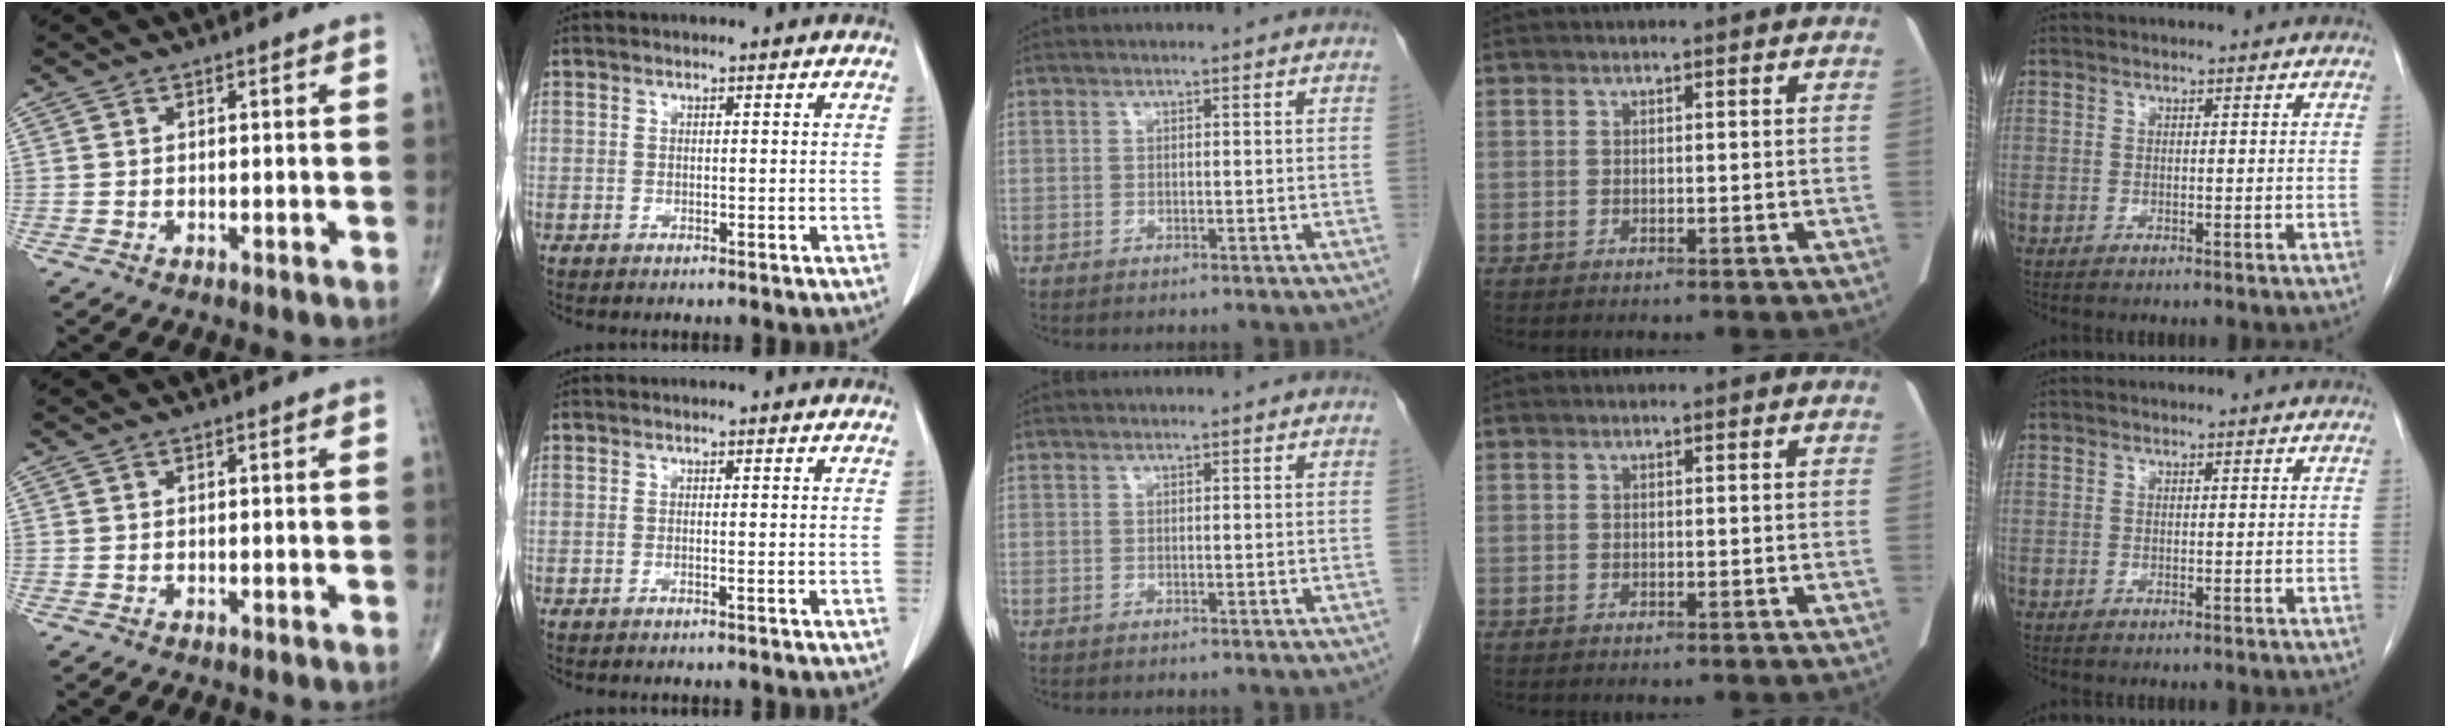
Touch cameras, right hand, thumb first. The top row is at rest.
{}